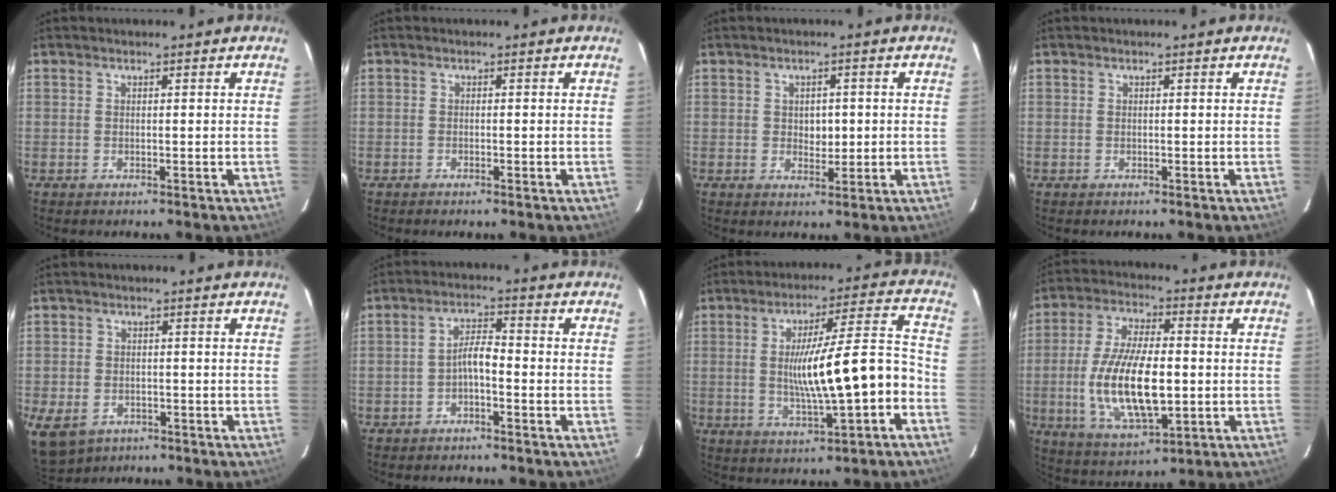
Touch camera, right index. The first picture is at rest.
{"total": 0.7, "force": [-0.6, 0.1, 0.3], "torque": [-0.007, 0.000, -0.012]}
{"total": 3.3, "force": [0.0, 2.5, 2.2], "torque": [-0.032, 0.004, 0.003]}
{"total": 0.0}
{"total": 7.8, "force": [-4.2, 5.5, 3.6], "torque": [-0.091, -0.017, -0.064]}
{"total": 3.4, "force": [-2.0, 0.9, 2.6], "torque": [-0.053, 0.013, -0.034]}
{"total": 14.4, "force": [-3.0, 1.8, 13.9], "torque": [-0.217, 0.005, -0.035]}
{"total": 16.8, "force": [-2.1, 6.8, 15.2], "torque": [-0.302, -0.011, -0.029]}